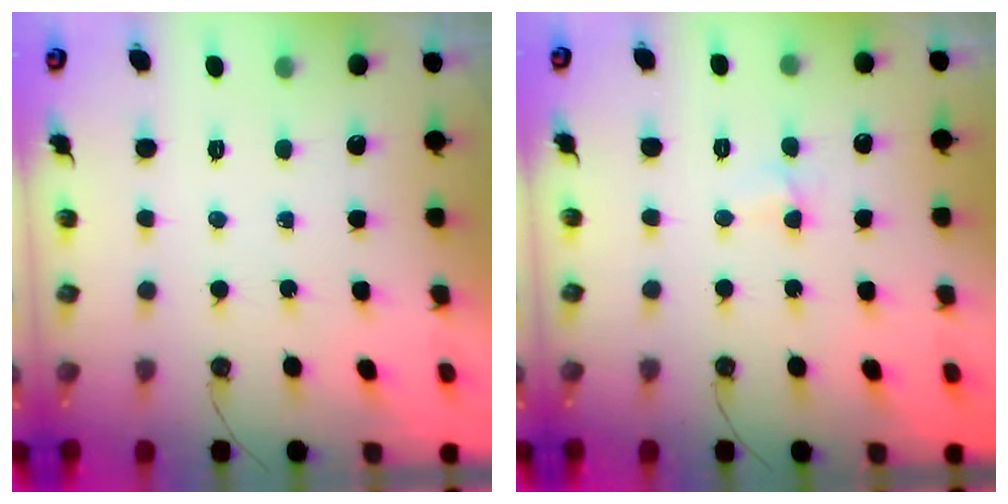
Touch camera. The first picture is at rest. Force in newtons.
{"total": 2.6, "press": 2.5, "slide": 0.5}